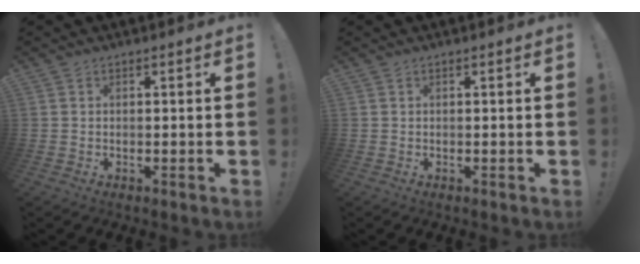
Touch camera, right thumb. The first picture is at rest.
{"total": 0.0}